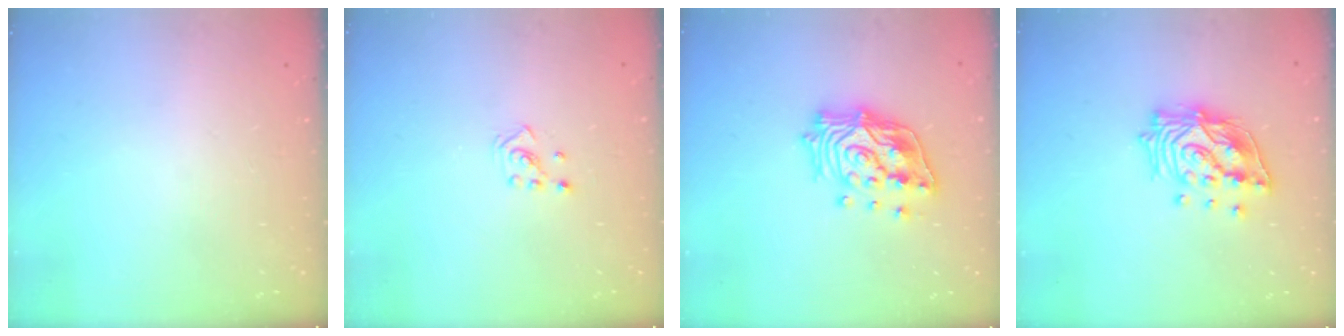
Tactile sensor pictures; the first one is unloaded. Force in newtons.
{"total": 2.1, "press": 1.9, "slide": 0.8}
{"total": 17.6, "press": 17.4, "slide": 2.6}
{"total": 16.3, "press": 16.2, "slide": 2.1}